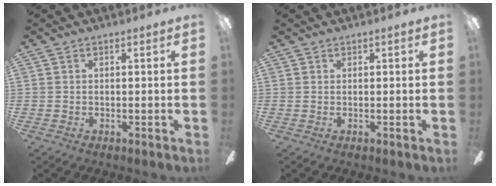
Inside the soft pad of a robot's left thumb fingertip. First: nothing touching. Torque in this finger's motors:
{"motor_torque": [-0.10, -0.22, 0.06, 0.06, 0.02]}